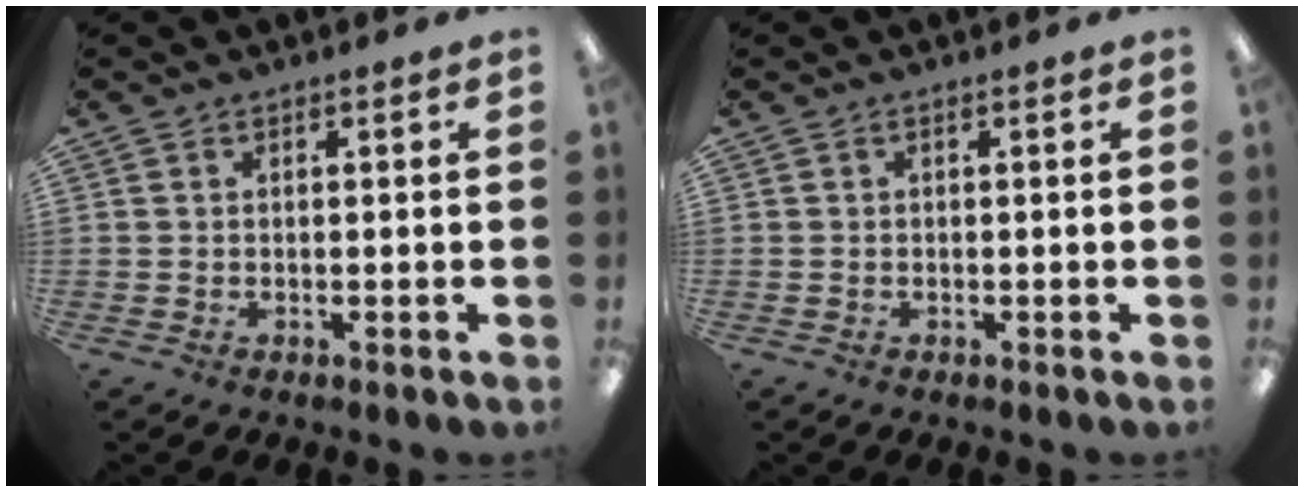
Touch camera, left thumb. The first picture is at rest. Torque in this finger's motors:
{"motor_torque": [-0.02, 0.02, -0.02, 0.02, 0.00]}